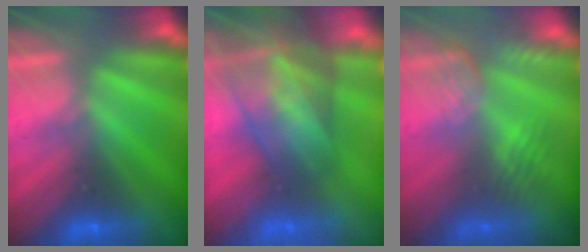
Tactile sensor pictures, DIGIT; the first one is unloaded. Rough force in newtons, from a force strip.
{"total": 7.7}
{"total": 2.6}